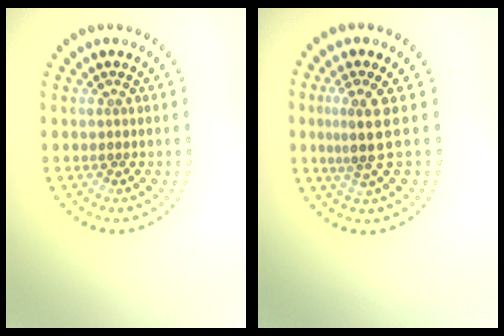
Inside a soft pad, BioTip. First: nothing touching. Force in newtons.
{"total": 2.6, "press": 1.9, "slide": 1.8}